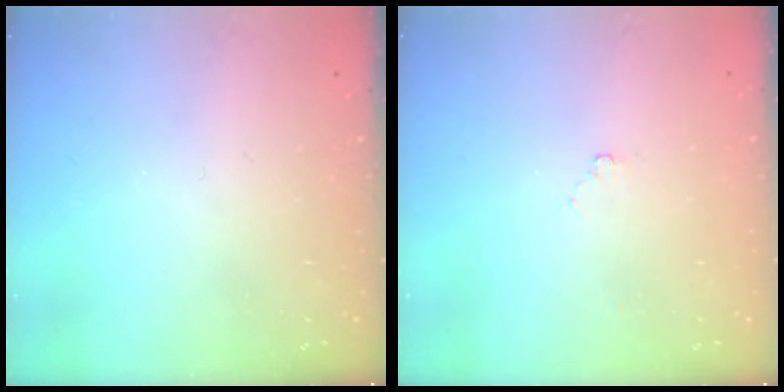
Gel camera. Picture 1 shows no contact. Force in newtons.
{"total": 1.8, "press": 1.7, "slide": 0.4}